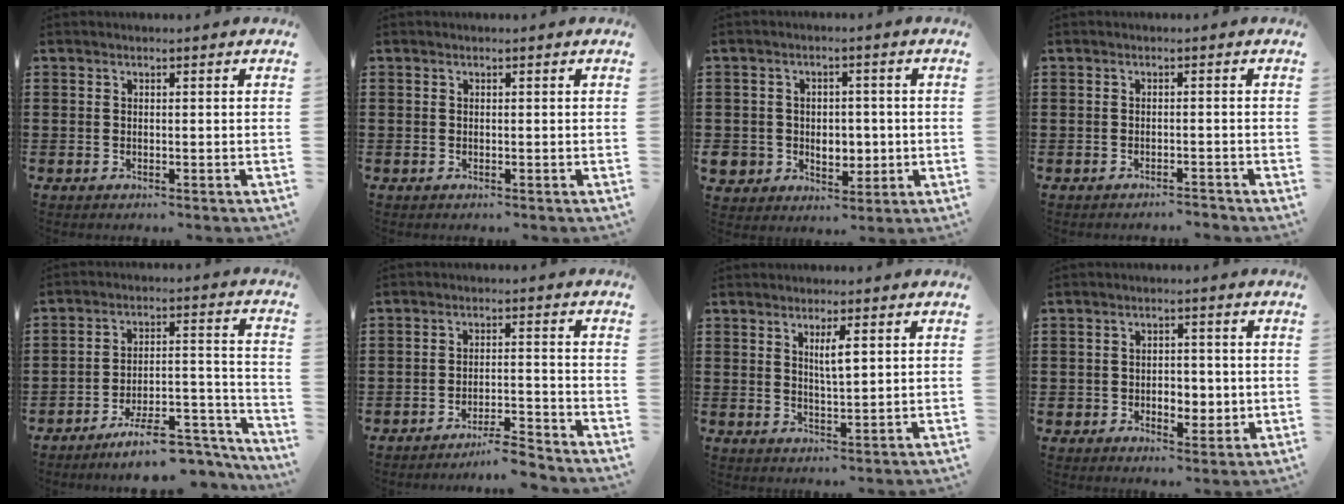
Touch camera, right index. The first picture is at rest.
{"total": 0.0}
{"total": 4.8, "force": [-0.4, 4.5, 1.5], "torque": [-0.047, 0.014, -0.008]}
{"total": 1.3, "force": [-1.3, 0.0, 0.2], "torque": [-0.007, 0.002, -0.027]}
{"total": 10.0, "force": [-8.3, 2.2, 5.1], "torque": [-0.063, 0.034, -0.149]}
{"total": 4.5, "force": [-4.2, -0.2, 1.5], "torque": [-0.027, -0.004, -0.084]}
{"total": 3.4, "force": [1.3, 0.7, 3.1], "torque": [-0.055, 0.002, 0.018]}
{"total": 4.1, "force": [-0.6, 3.3, 2.3], "torque": [-0.046, 0.006, -0.018]}